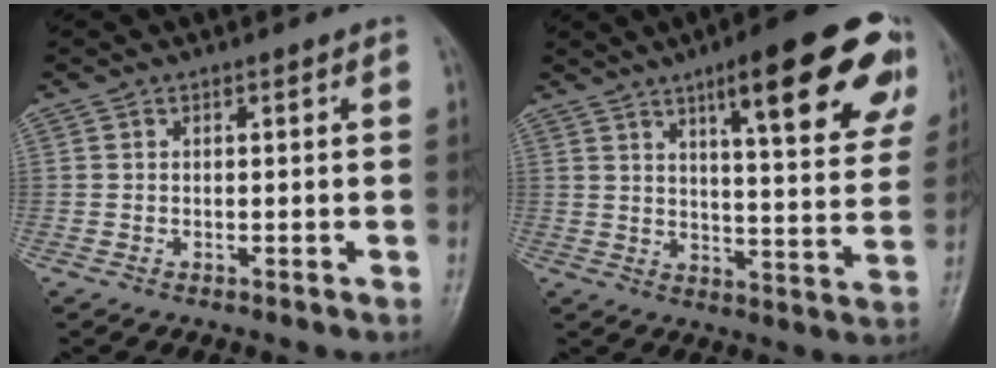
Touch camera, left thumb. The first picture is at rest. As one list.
[{"total": 21.6, "force": [11.5, 5.0, 17.6], "torque": [-0.204, -0.033, 0.156]}]